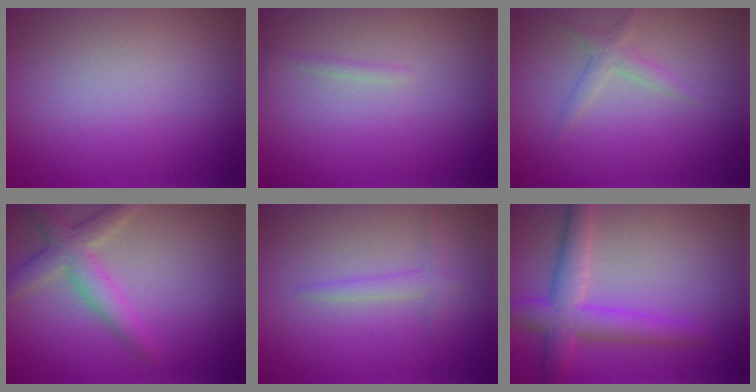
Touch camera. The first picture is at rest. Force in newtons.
{"total": 0.6, "press": 0.6, "slide": 0.0}
{"total": 1.5, "press": 1.5, "slide": 0.0}
{"total": 3.5, "press": 3.5, "slide": 0.2}
{"total": 1.5, "press": 1.5, "slide": 0.1}
{"total": 4.7, "press": 4.7, "slide": 0.1}